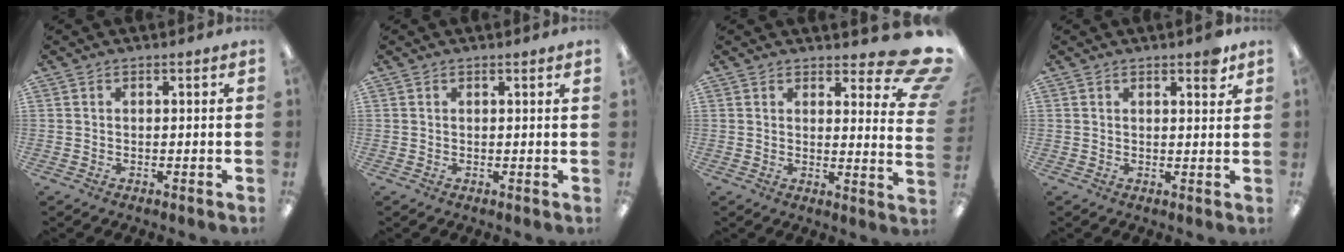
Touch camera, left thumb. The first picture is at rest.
{"total": 0.7, "force": [0.5, -0.1, 0.4], "torque": [0.000, -0.004, 0.007]}
{"total": 9.8, "force": [6.5, 3.2, 6.5], "torque": [-0.065, -0.053, 0.111]}
{"total": 3.2, "force": [2.4, 0.9, 2.0], "torque": [-0.021, -0.010, 0.036]}